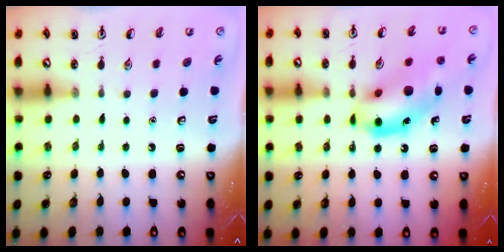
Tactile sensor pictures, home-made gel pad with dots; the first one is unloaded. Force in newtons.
{"total": 14.4, "press": 14.2, "slide": 2.2}